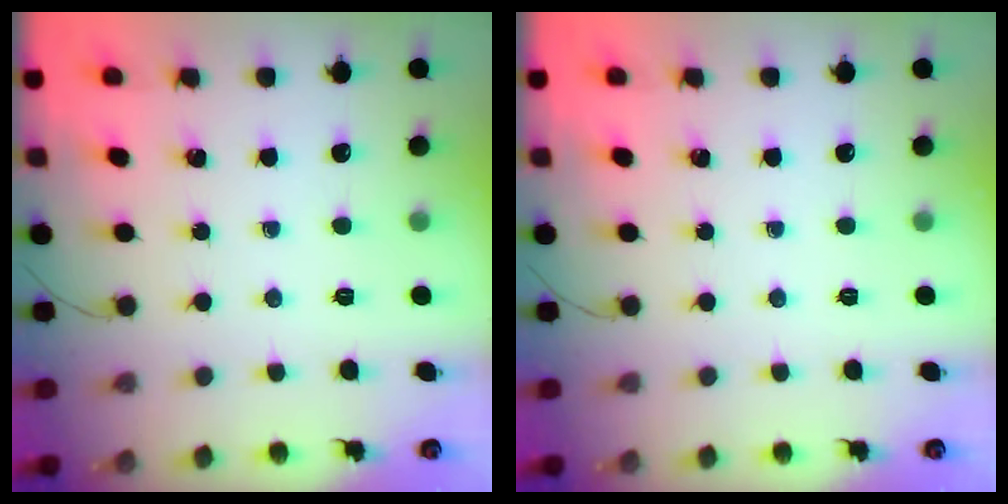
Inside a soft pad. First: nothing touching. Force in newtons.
{"total": 0.0}